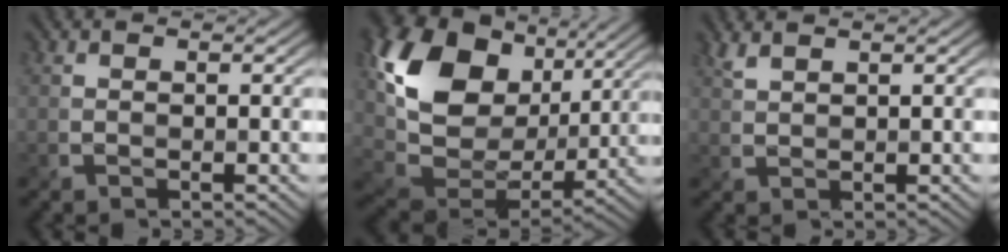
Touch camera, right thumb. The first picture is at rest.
{"total": 16.9, "force": [5.9, 11.4, 11.0], "torque": [-0.250, 0.004, 0.121]}
{"total": 1.7, "force": [1.5, 0.3, 0.8], "torque": [-0.023, 0.005, 0.036]}